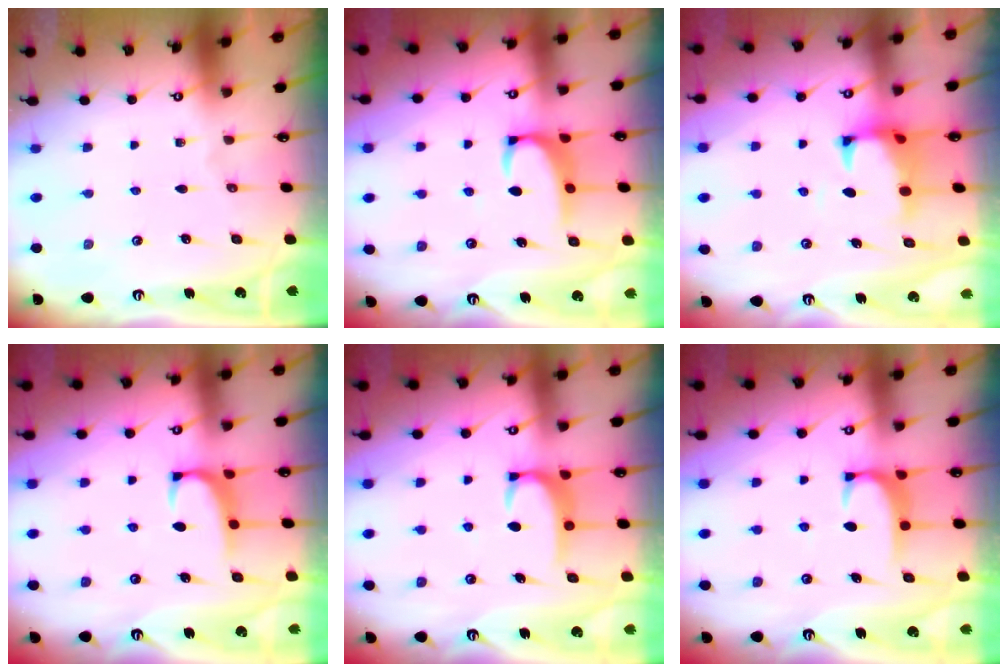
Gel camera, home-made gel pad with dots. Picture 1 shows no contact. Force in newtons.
{"total": 3.0, "press": 2.8, "slide": 1.0}
{"total": 1.5, "press": 1.1, "slide": 1.1}
{"total": 1.3, "press": 1.1, "slide": 0.8}
{"total": 2.8, "press": 2.8, "slide": 0.5}
{"total": 1.8, "press": 1.8, "slide": 0.5}